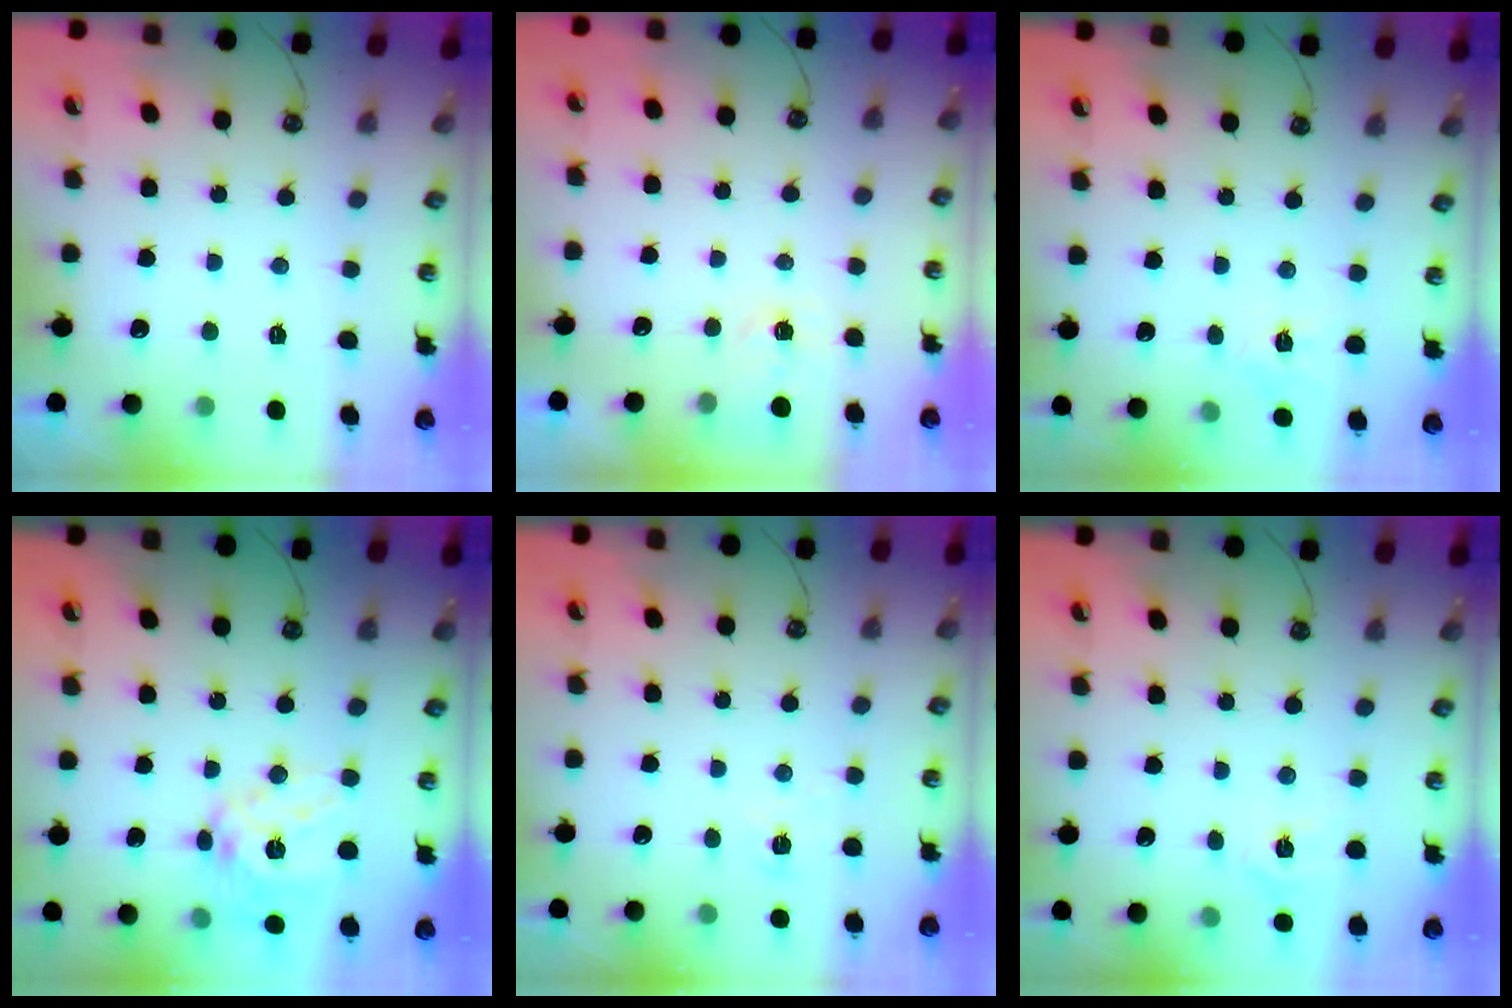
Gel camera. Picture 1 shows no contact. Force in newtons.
{"total": 2.9, "press": 2.9, "slide": 0.5}
{"total": 5.3, "press": 5.2, "slide": 0.6}
{"total": 13.7, "press": 13.5, "slide": 2.4}
{"total": 5.4, "press": 5.3, "slide": 0.5}
{"total": 5.8, "press": 5.8, "slide": 0.2}